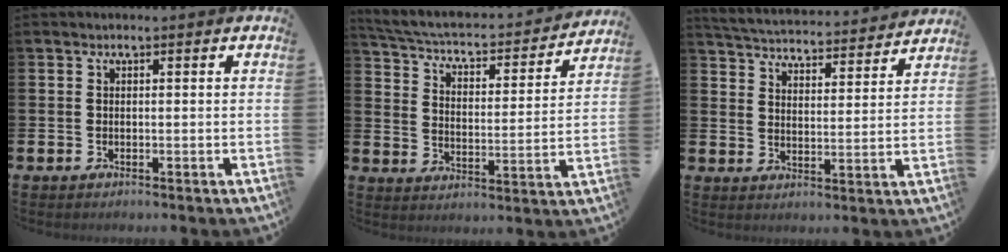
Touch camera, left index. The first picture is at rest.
{"total": 4.7, "force": [4.2, 1.2, 1.7], "torque": [-0.058, -0.036, 0.061]}
{"total": 4.7, "force": [4.6, 0.4, 0.3], "torque": [-0.030, -0.041, 0.077]}